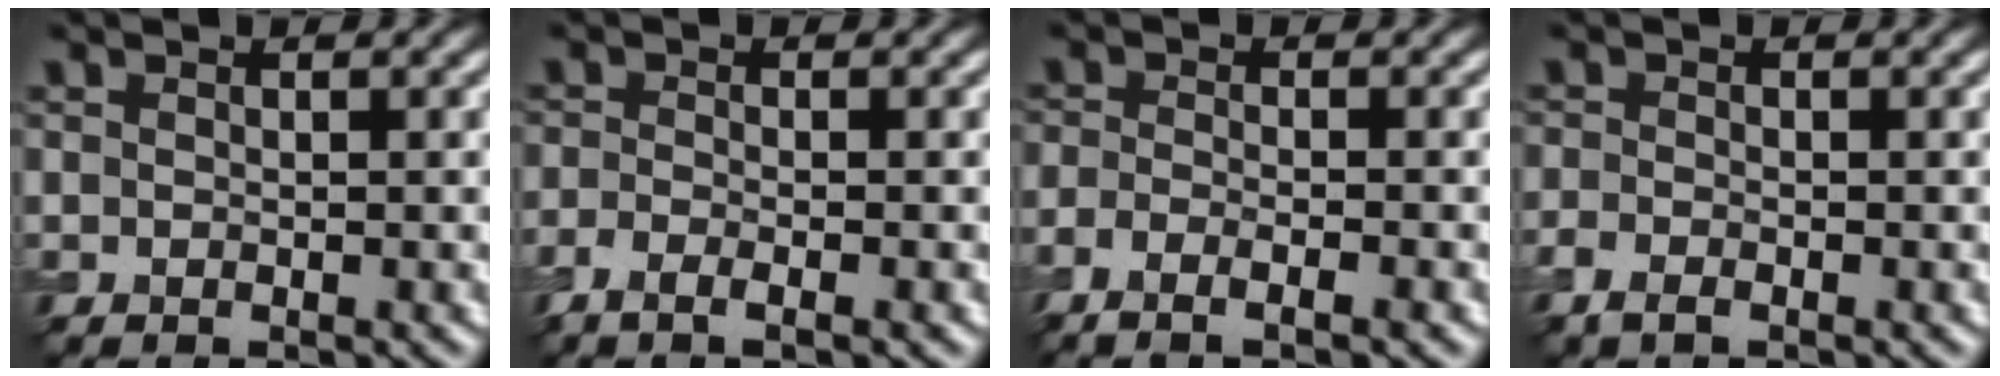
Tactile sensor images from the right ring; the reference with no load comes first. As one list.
[{"total": 2.2, "force": [-1.5, 0.3, 1.6], "torque": [-0.034, -0.004, -0.027]}, {"total": 3.7, "force": [-2.5, 0.8, 2.6], "torque": [-0.045, -0.003, -0.044]}, {"total": 1.2, "force": [-1.0, 0.4, 0.7], "torque": [-0.015, -0.003, -0.023]}]